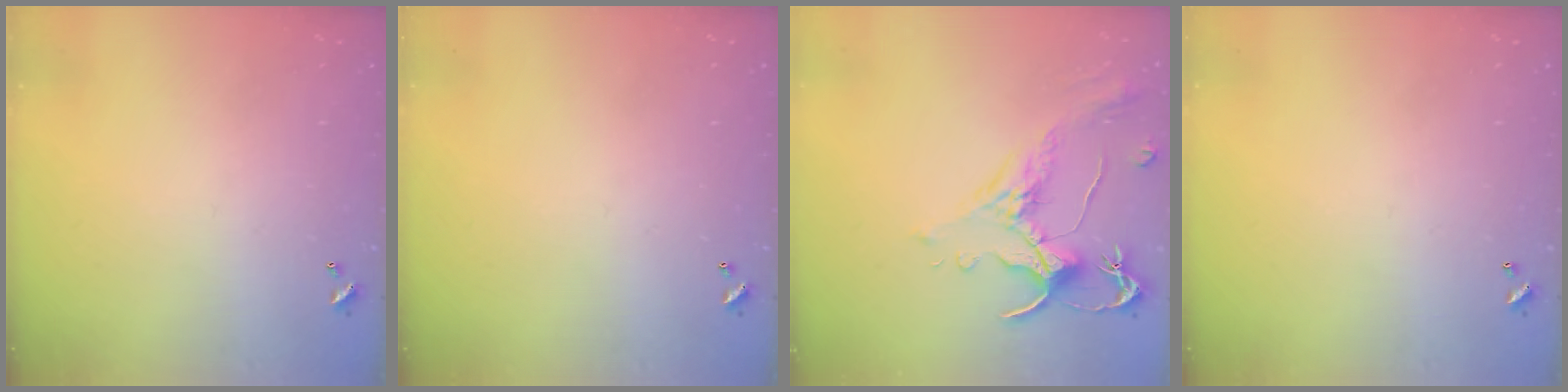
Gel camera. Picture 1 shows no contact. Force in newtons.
{"total": 0.0}
{"total": 1.5, "press": 1.0, "slide": 1.1}
{"total": 0.0}